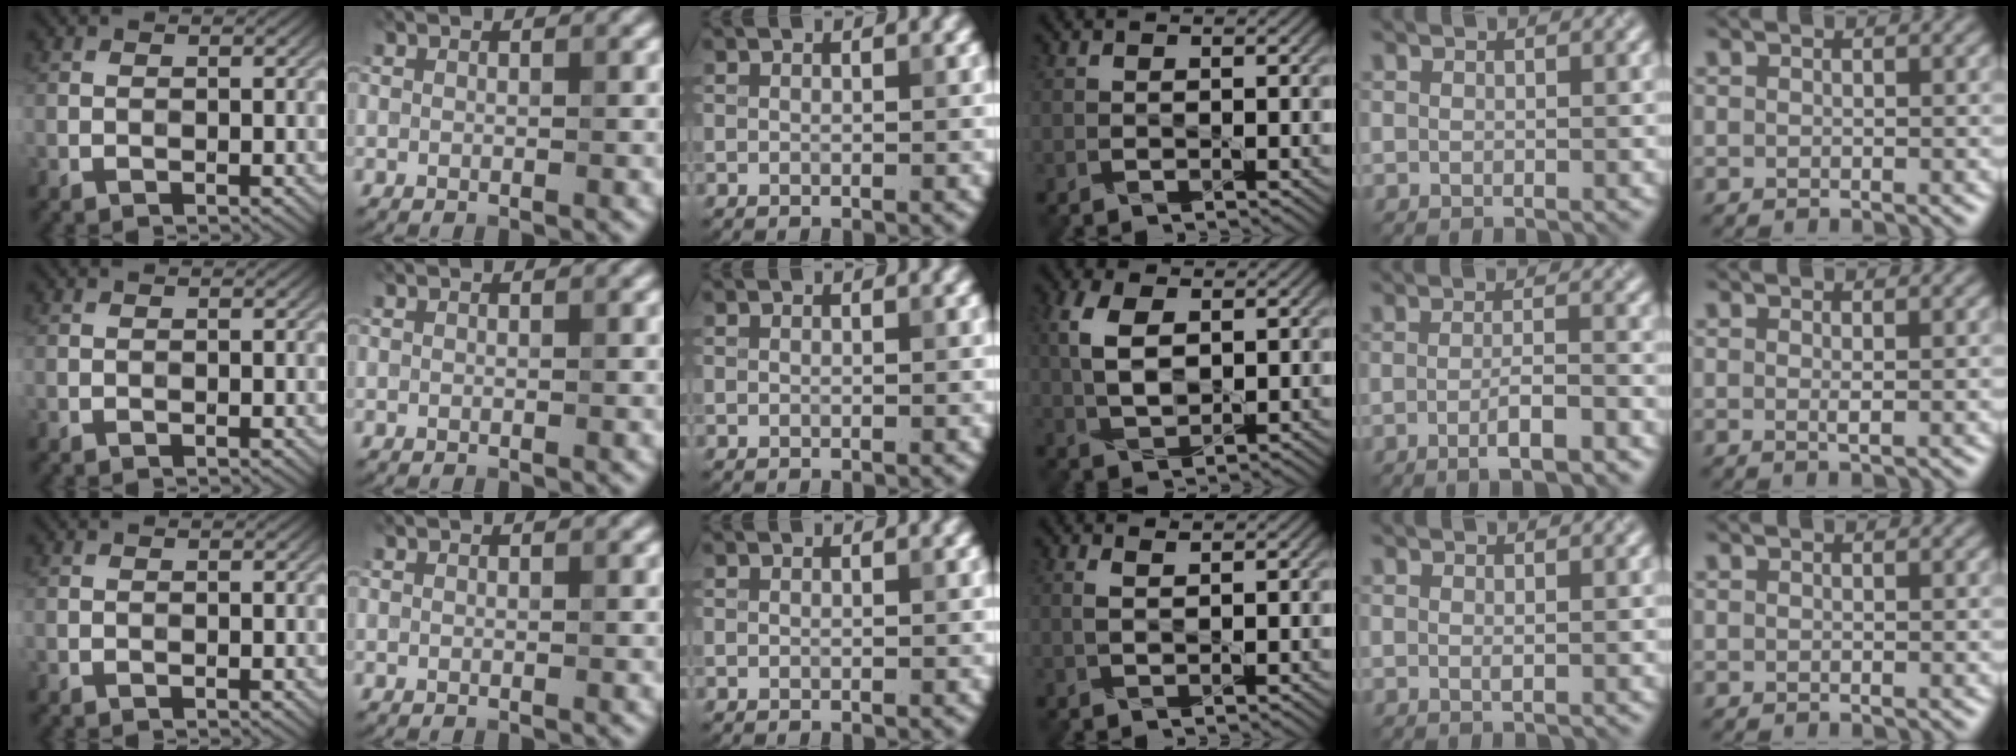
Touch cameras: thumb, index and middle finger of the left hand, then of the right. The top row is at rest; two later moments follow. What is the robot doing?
{"motion": "dispense", "object": "toothpaste"}